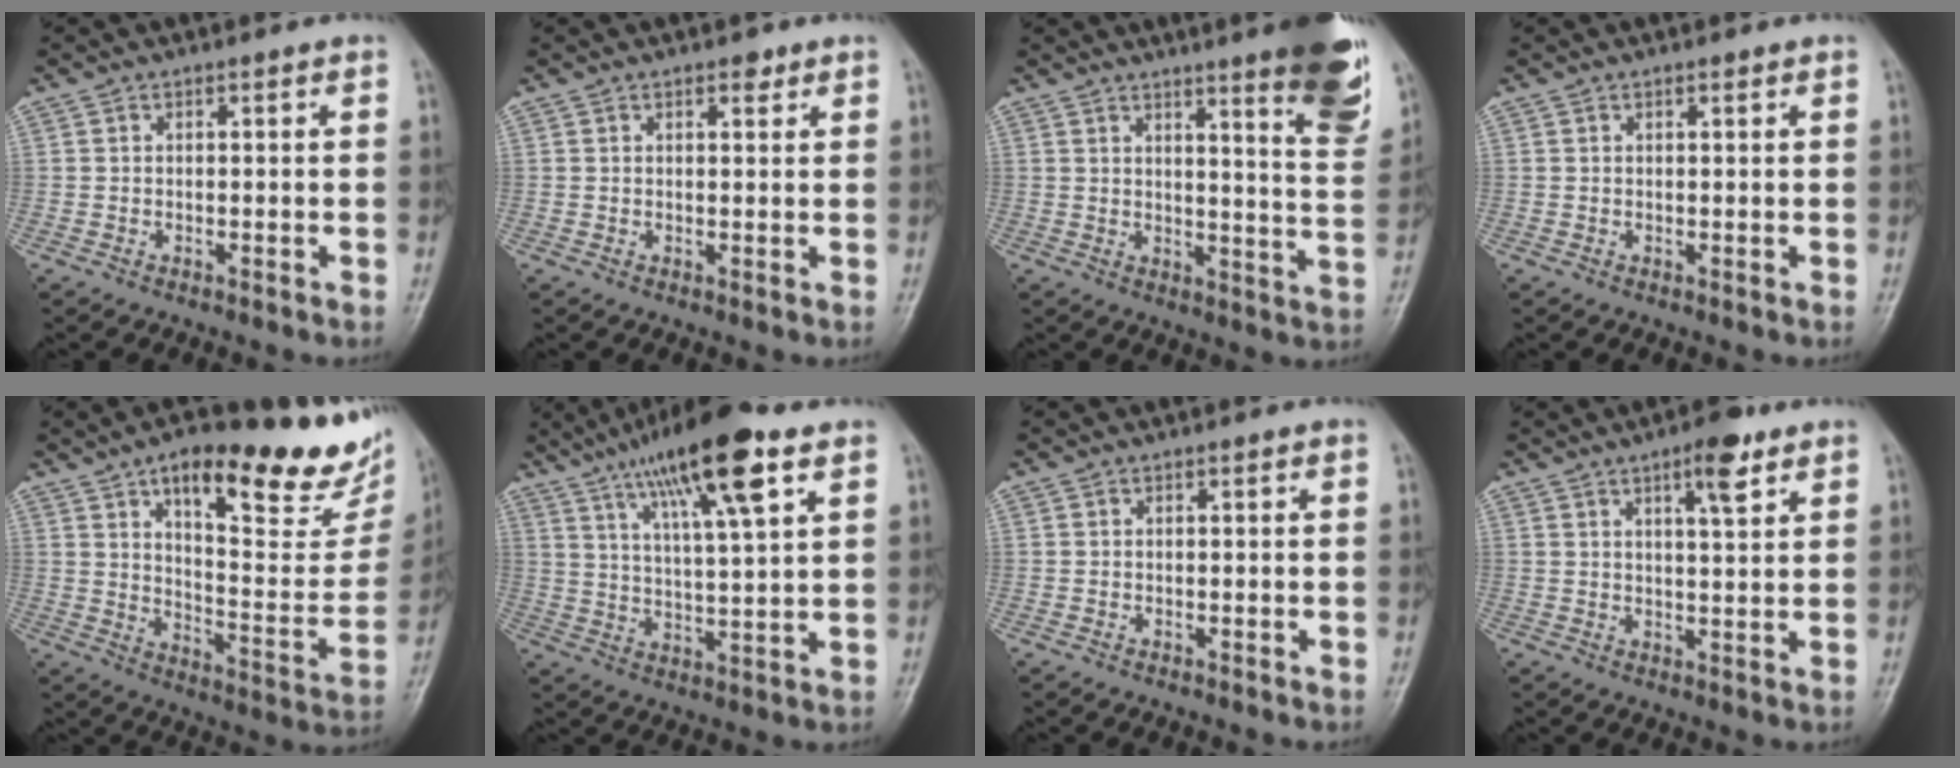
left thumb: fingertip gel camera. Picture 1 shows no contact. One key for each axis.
{"total": 1.8, "fx": 1.2, "fy": 0.9, "fz": 1.1, "tx": -0.007, "ty": -0.005, "tz": 0.014}
{"total": 14.4, "fx": 8.9, "fy": 2.1, "fz": 11.1, "tx": -0.122, "ty": -0.057, "tz": 0.110}
{"total": 0.6, "fx": 0.4, "fy": 0.2, "fz": 0.4, "tx": -0.007, "ty": -0.002, "tz": 0.006}
{"total": 26.5, "fx": 16.8, "fy": 8.5, "fz": 18.6, "tx": -0.214, "ty": -0.066, "tz": 0.243}
{"total": 16.7, "fx": 9.3, "fy": 3.3, "fz": 13.5, "tx": -0.223, "ty": -0.023, "tz": 0.159}
{"total": 0.0}
{"total": 6.3, "fx": 3.7, "fy": 1.8, "fz": 4.8, "tx": -0.064, "ty": -0.019, "tz": 0.052}